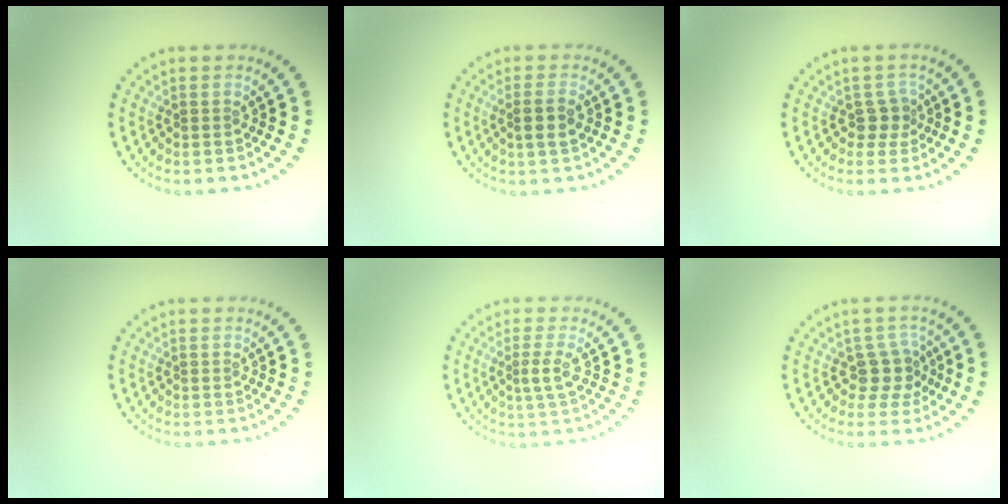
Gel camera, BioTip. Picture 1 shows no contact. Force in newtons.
{"total": 2.0, "press": 1.9, "slide": 0.8}
{"total": 1.6, "press": 1.2, "slide": 1.0}
{"total": 0.0}
{"total": 1.7, "press": 1.4, "slide": 1.1}
{"total": 2.6, "press": 2.1, "slide": 1.6}